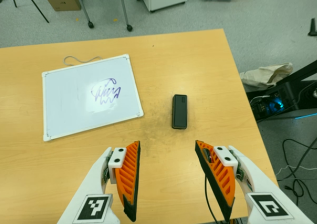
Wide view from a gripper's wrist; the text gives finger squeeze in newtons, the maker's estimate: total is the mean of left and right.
{"total": 0.0}